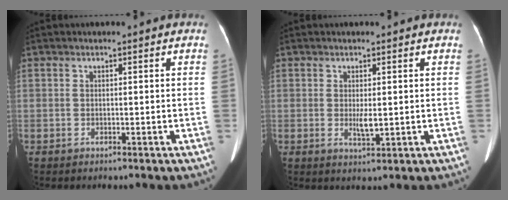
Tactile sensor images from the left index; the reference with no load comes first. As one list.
[{"total": 2.0, "force": [0.1, 0.5, 2.0], "torque": [-0.040, -0.007, 0.008]}]